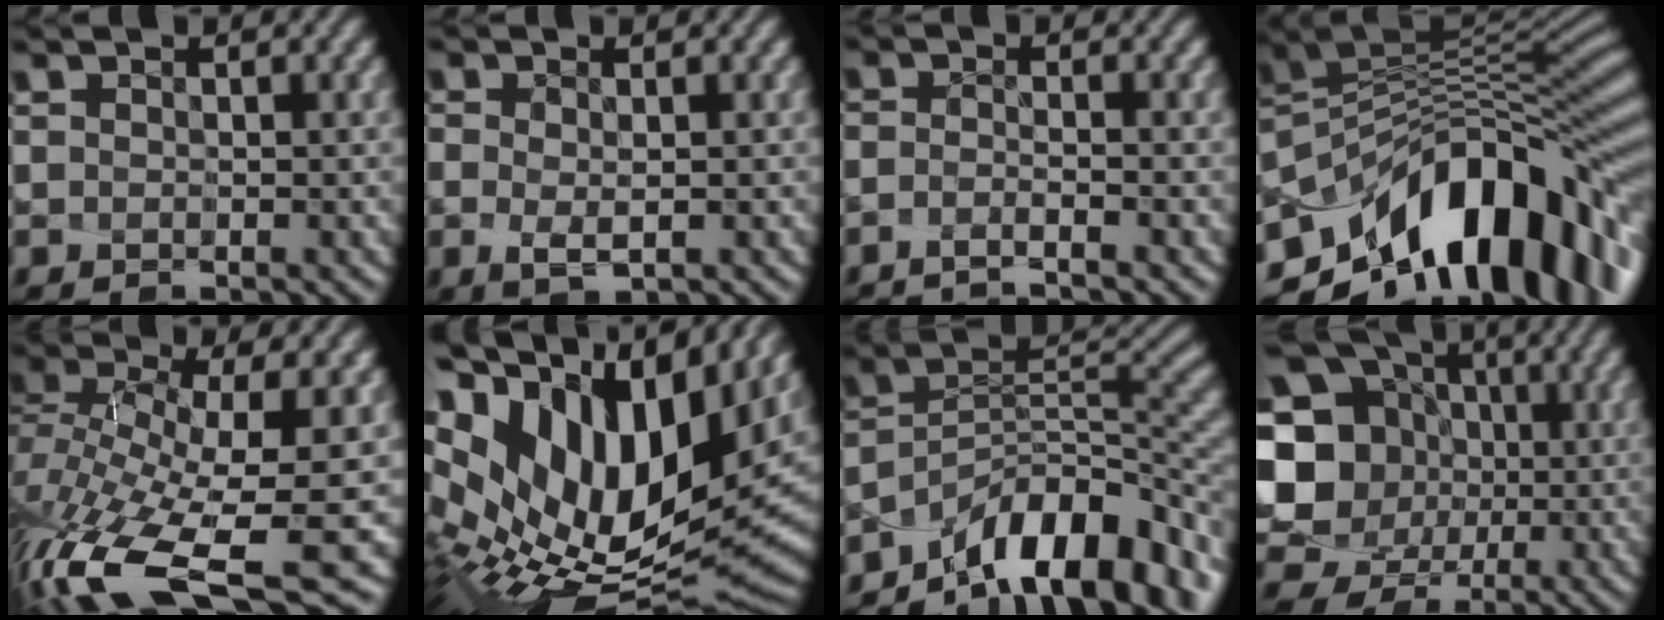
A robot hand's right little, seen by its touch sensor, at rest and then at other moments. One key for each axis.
{"total": 1.7, "fx": -1.2, "fy": 0.1, "fz": 1.2, "tx": -0.021, "ty": -0.021, "tz": -0.005}
{"total": 3.1, "fx": -2.7, "fy": -1.6, "fz": -0.4, "tx": 0.002, "ty": -0.029, "tz": -0.040}
{"total": 12.1, "fx": -7.3, "fy": 5.7, "fz": 7.8, "tx": -0.127, "ty": -0.005, "tz": -0.107}
{"total": 11.9, "fx": -6.1, "fy": 3.5, "fz": 9.6, "tx": -0.208, "ty": -0.036, "tz": -0.088}
{"total": 17.2, "fx": 4.9, "fy": 8.8, "fz": 14.0, "tx": -0.263, "ty": 0.004, "tz": 0.124}
{"total": 10.5, "fx": -8.2, "fy": 3.4, "fz": 5.5, "tx": -0.060, "ty": -0.009, "tz": -0.140}
{"total": 15.8, "fx": 0.2, "fy": 15.0, "fz": 4.8, "tx": -0.169, "ty": 0.008, "tz": -0.021}